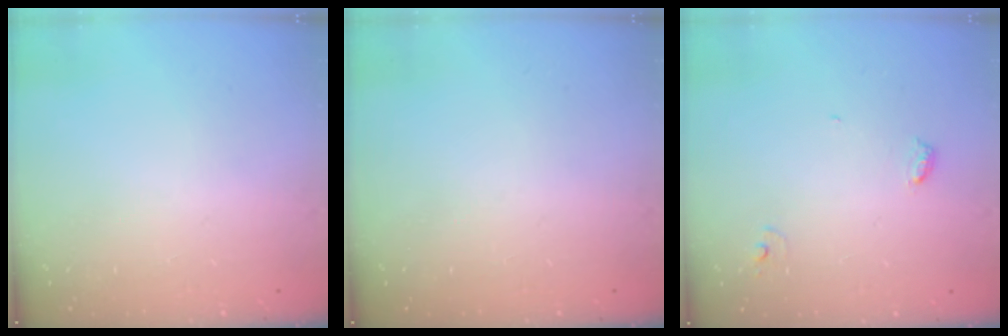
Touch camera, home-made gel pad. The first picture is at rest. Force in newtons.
{"total": 0.0}
{"total": 4.0, "press": 4.0, "slide": 0.3}